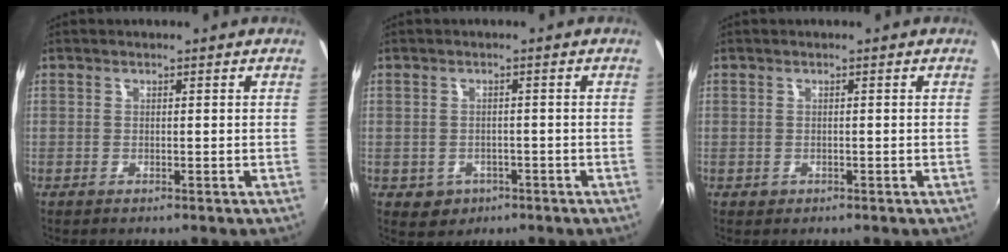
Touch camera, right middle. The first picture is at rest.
{"total": 4.0, "force": [-1.5, 3.5, 1.2], "torque": [-0.033, -0.002, -0.013]}
{"total": 0.7, "force": [-0.3, 0.7, 0.1], "torque": [-0.001, -0.003, -0.003]}